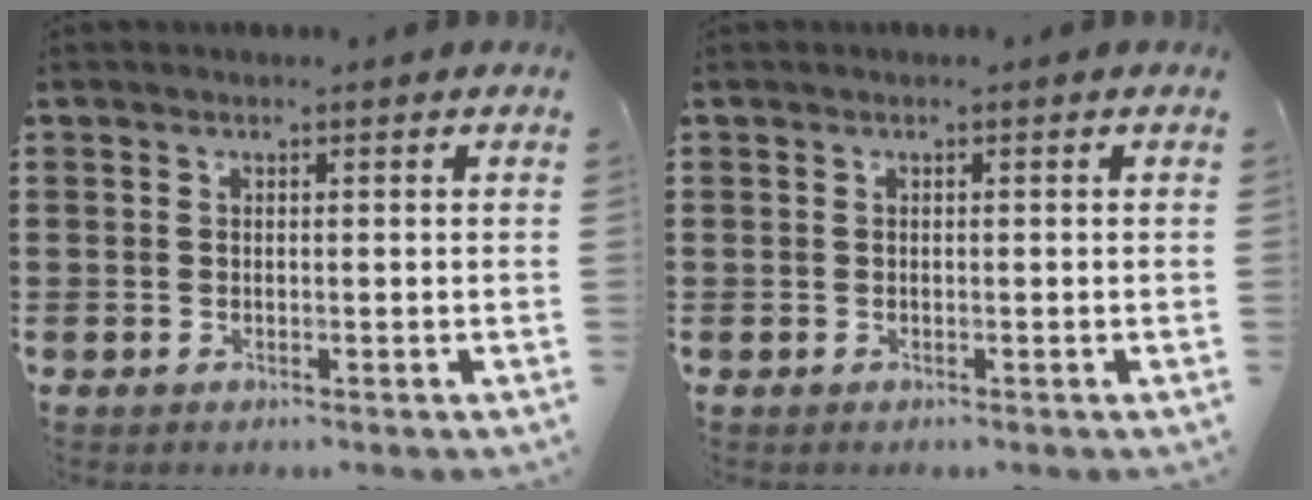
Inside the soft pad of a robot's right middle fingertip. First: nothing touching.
{"total": 0.0}